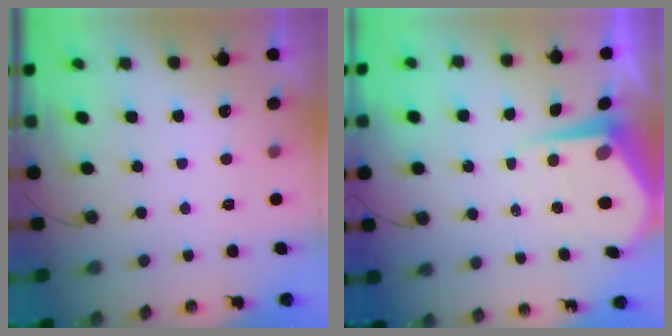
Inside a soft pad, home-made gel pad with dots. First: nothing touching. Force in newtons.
{"total": 8.6, "press": 8.5, "slide": 0.9}